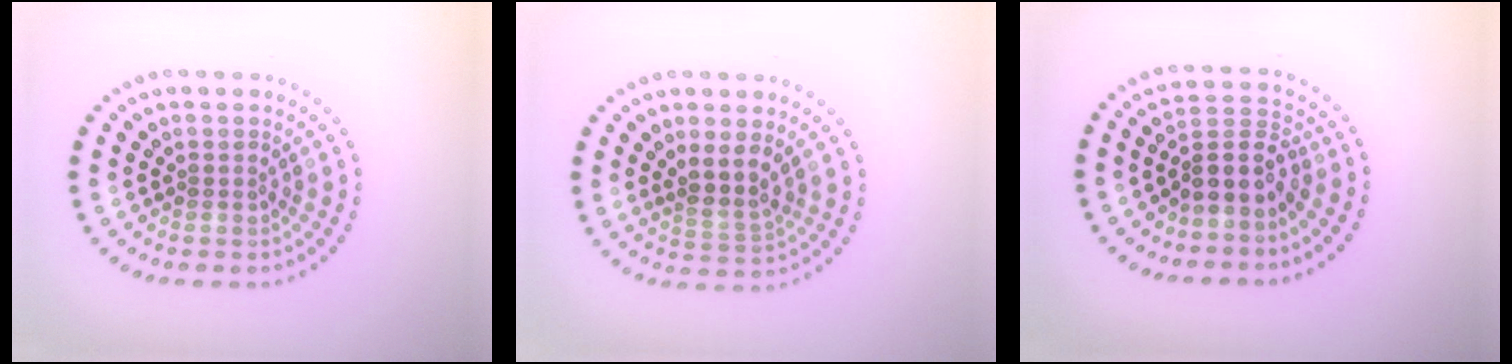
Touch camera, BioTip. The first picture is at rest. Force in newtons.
{"total": 2.7, "press": 2.2, "slide": 1.5}
{"total": 3.4, "press": 2.7, "slide": 2.1}